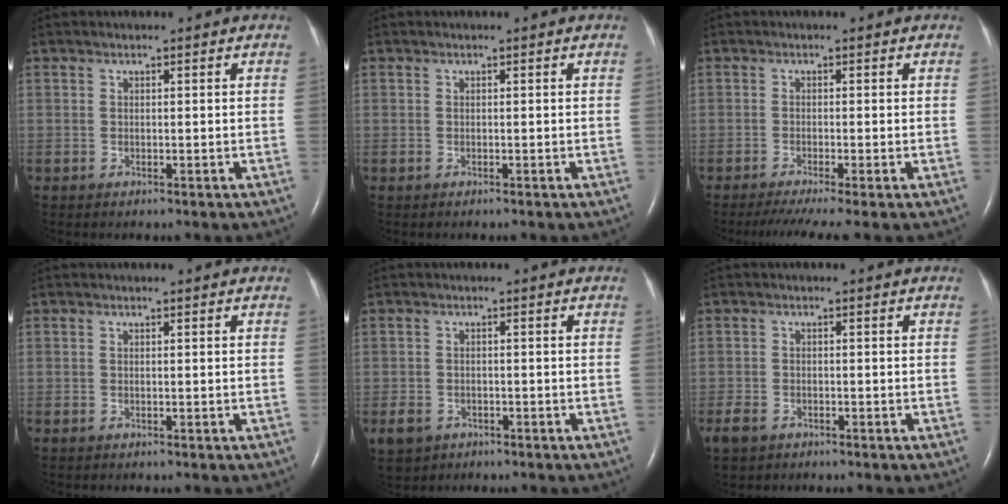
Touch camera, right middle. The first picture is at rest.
{"total": 0.0}
{"total": 5.6, "force": [-4.1, -0.3, 3.7], "torque": [-0.058, -0.018, -0.069]}
{"total": 0.0}
{"total": 6.6, "force": [-3.7, 5.1, 1.9], "torque": [-0.055, -0.002, -0.056]}
{"total": 3.5, "force": [-2.4, 2.0, 1.5], "torque": [-0.037, -0.002, -0.041]}